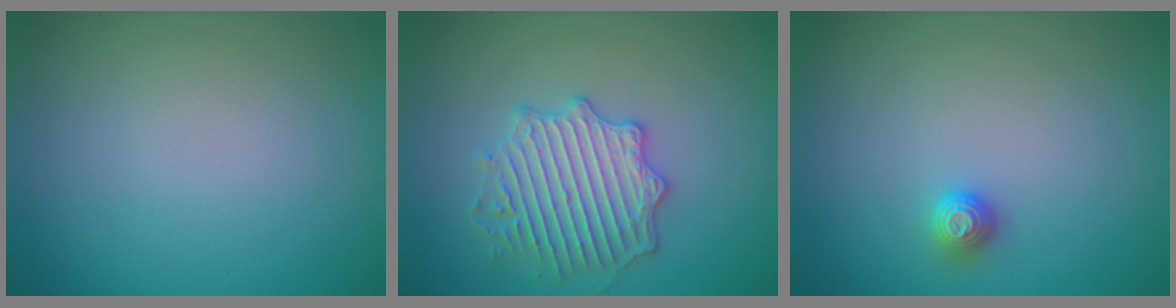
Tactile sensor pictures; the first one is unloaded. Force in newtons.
{"total": 4.0, "press": 4.0, "slide": 0.2}
{"total": 1.1, "press": 1.1, "slide": 0.2}